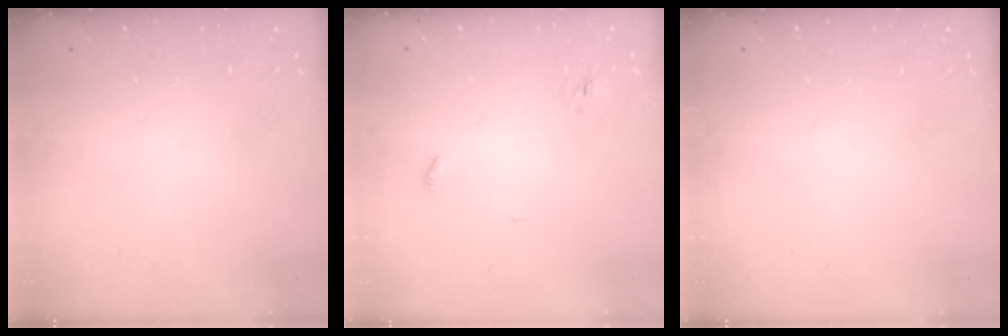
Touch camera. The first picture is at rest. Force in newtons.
{"total": 2.8, "press": 2.8, "slide": 0.2}
{"total": 0.0}